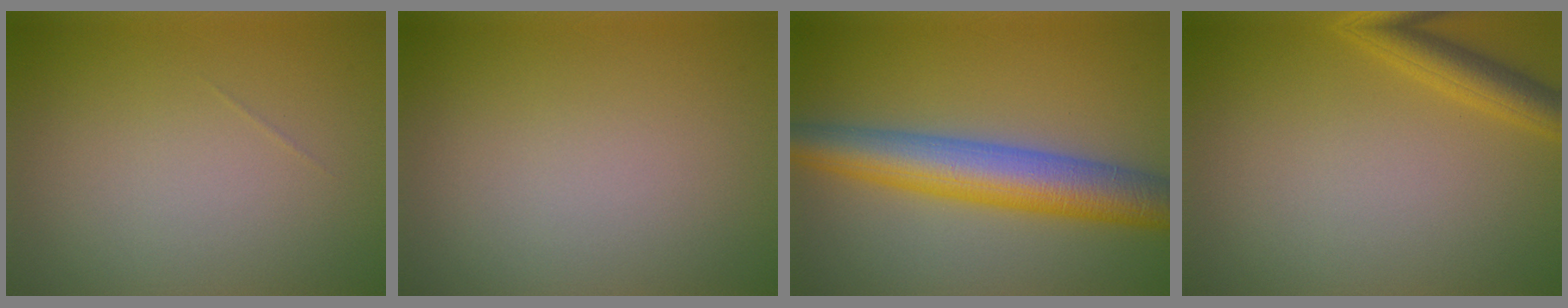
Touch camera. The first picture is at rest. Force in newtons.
{"total": 0.0}
{"total": 7.9, "press": 7.9, "slide": 0.4}
{"total": 3.1, "press": 3.1, "slide": 0.2}